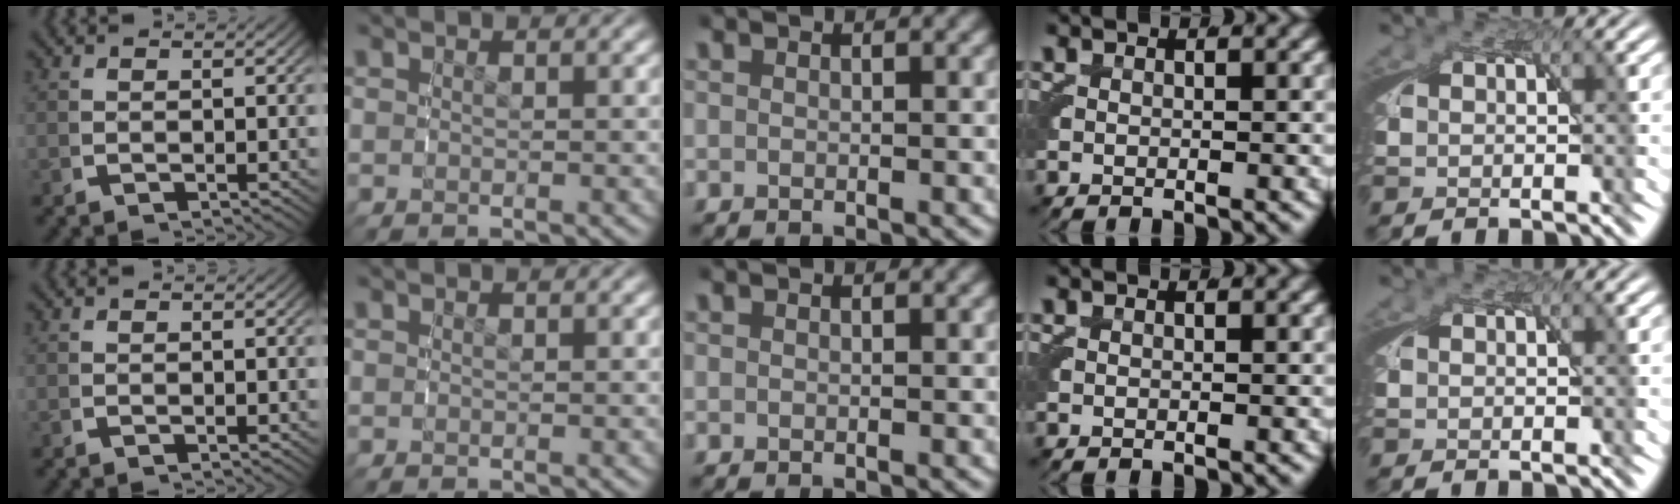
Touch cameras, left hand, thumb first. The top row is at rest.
{}